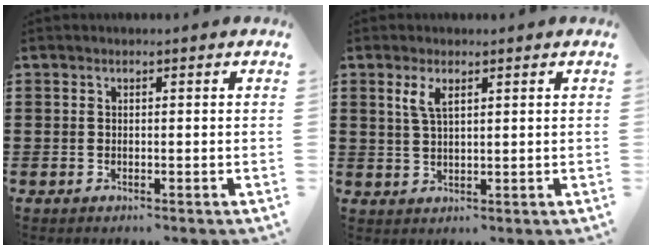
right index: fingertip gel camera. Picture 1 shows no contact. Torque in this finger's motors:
{"motor_torque": [0.30, -0.21, 0.29, 0.09]}